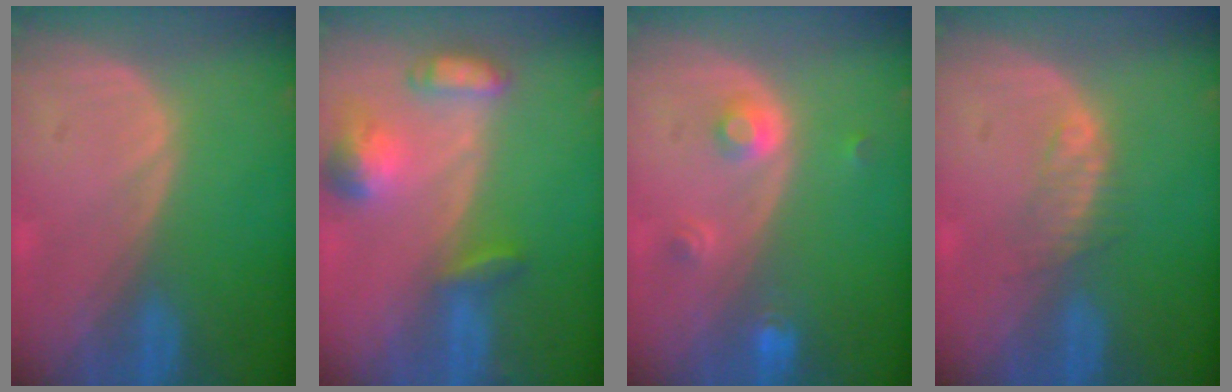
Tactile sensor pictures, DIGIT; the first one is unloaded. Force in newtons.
{"total": 6.4, "press": 6.4, "slide": 0.5}
{"total": 3.1, "press": 2.8, "slide": 1.2}
{"total": 2.3, "press": 2.3, "slide": 0.2}